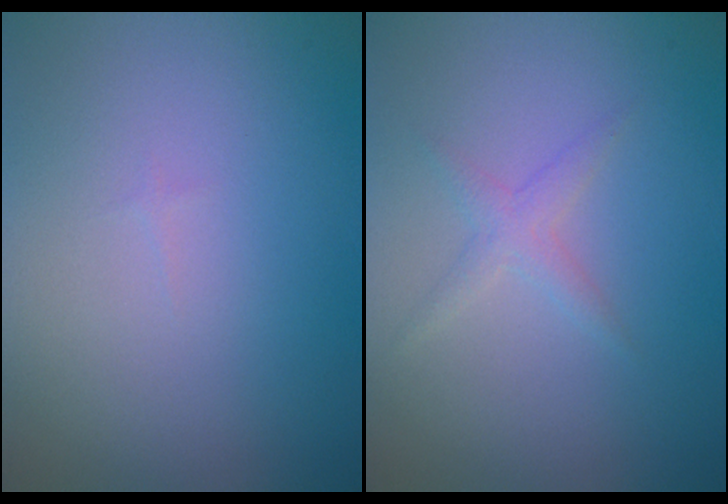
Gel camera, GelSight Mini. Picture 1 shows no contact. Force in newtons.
{"total": 1.3, "press": 1.3, "slide": 0.1}